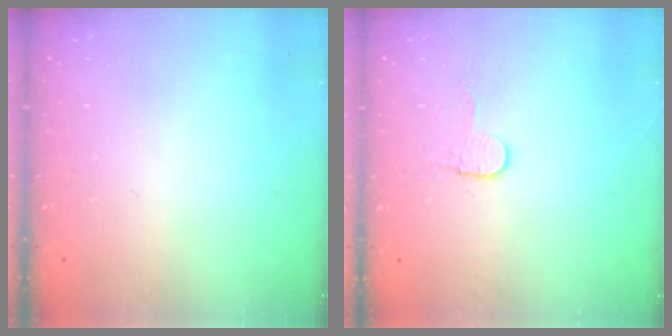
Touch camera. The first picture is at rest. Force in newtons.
{"total": 3.8, "press": 3.8, "slide": 0.3}